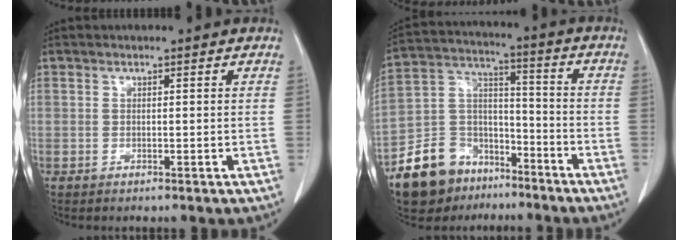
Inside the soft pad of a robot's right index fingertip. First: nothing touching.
{"total": 13.6, "force": [-9.3, 8.8, 4.6], "torque": [-0.097, 0.046, -0.159]}